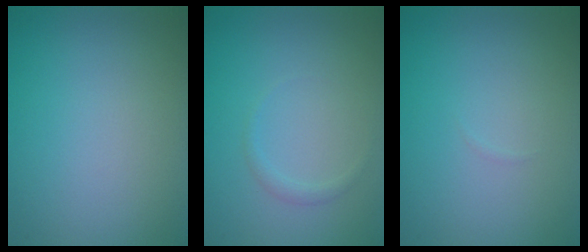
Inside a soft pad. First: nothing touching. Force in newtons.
{"total": 0.7, "press": 0.7, "slide": 0.0}
{"total": 0.0}